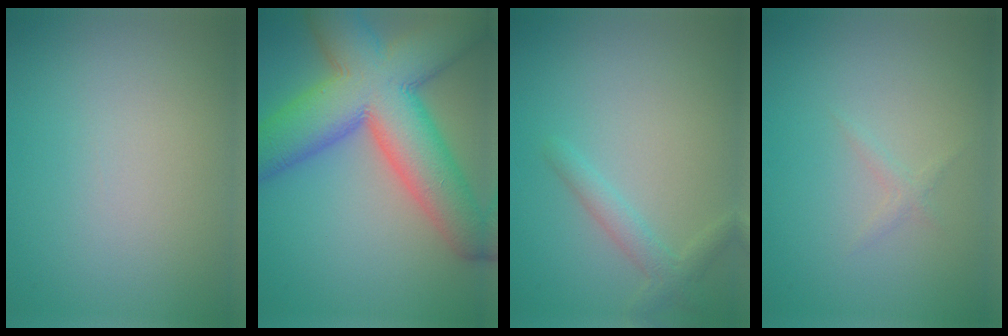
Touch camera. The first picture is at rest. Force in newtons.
{"total": 13.6, "press": 13.6, "slide": 0.3}
{"total": 2.0, "press": 2.0, "slide": 0.1}
{"total": 0.8, "press": 0.8, "slide": 0.1}